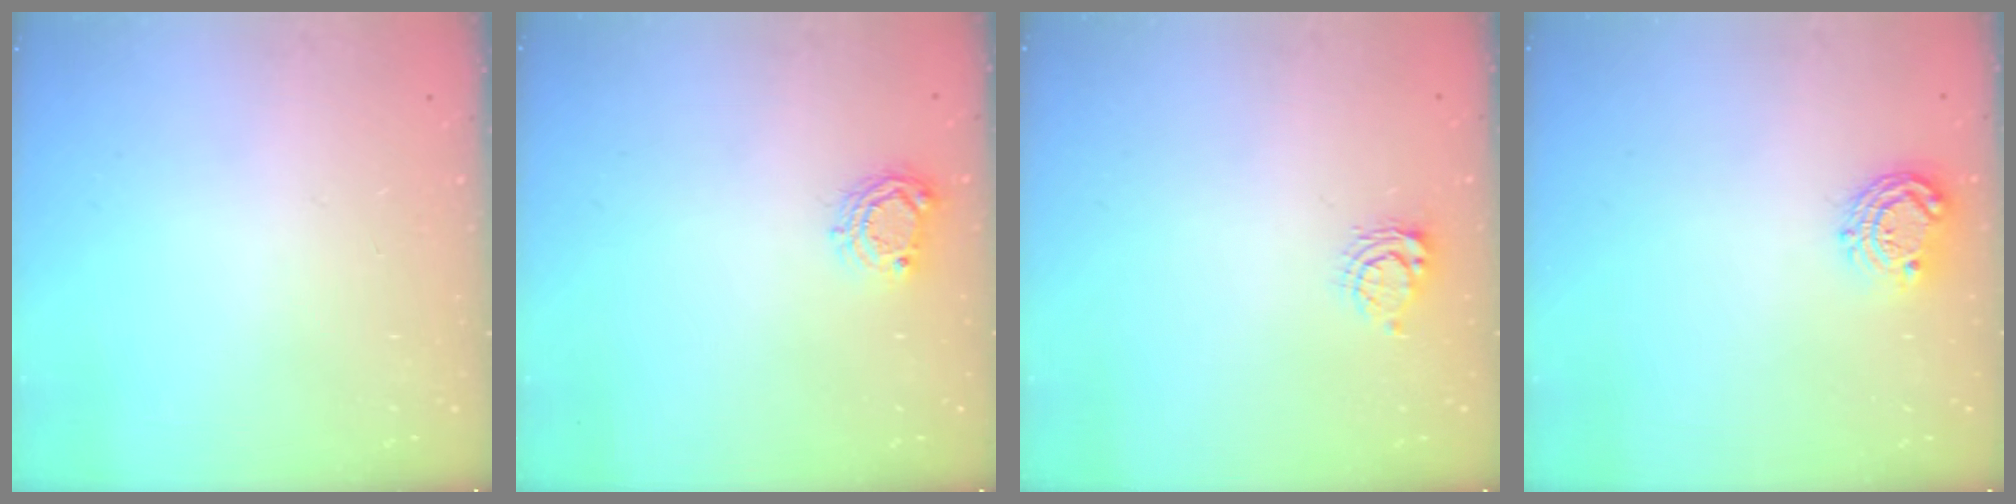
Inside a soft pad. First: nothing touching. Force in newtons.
{"total": 6.0, "press": 6.0, "slide": 0.4}
{"total": 6.7, "press": 6.7, "slide": 0.7}
{"total": 8.3, "press": 8.3, "slide": 0.3}